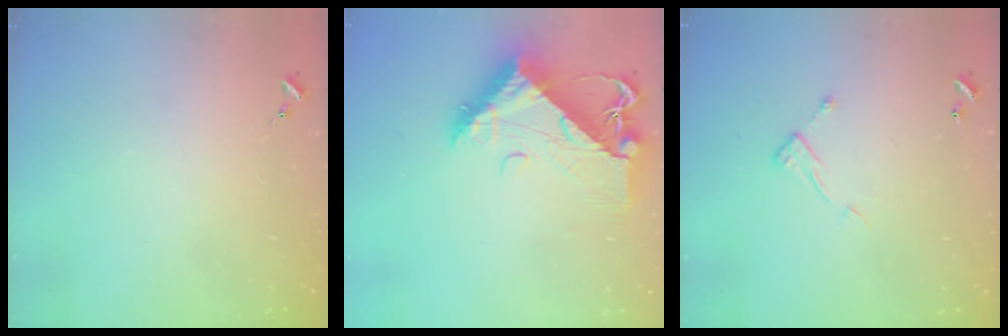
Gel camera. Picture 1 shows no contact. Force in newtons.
{"total": 13.2, "press": 13.2, "slide": 1.4}
{"total": 7.1, "press": 7.1, "slide": 0.0}